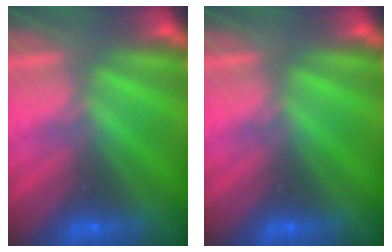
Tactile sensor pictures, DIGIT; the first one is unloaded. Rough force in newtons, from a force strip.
{"total": 0.0}